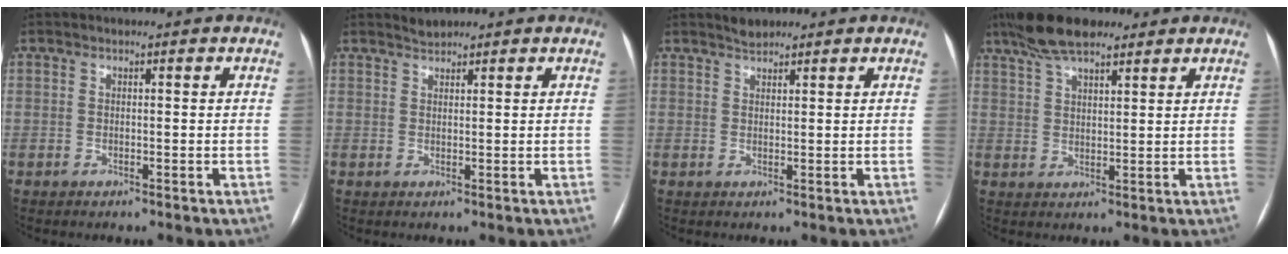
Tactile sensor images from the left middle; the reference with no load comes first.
{"total": 1.3, "force": [1.3, 0.1, 0.0], "torque": [-0.007, 0.004, 0.026]}
{"total": 1.8, "force": [1.7, 0.5, 0.4], "torque": [-0.012, 0.005, 0.030]}
{"total": 8.6, "force": [6.6, 2.4, 5.0], "torque": [-0.098, 0.024, 0.117]}